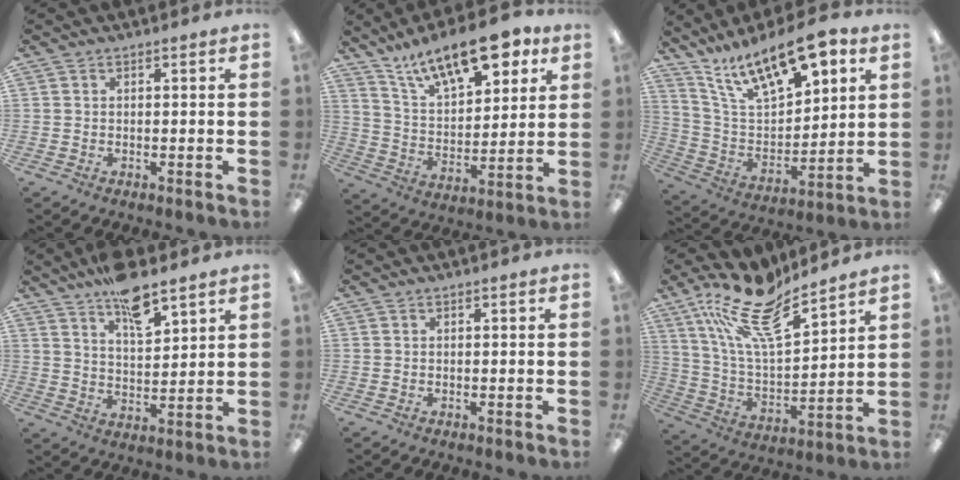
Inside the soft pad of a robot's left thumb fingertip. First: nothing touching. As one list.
[{"total": 18.5, "force": [12.3, 7.8, 11.4], "torque": [-0.188, -0.057, 0.211]}, {"total": 18.7, "force": [12.8, 6.9, 11.8], "torque": [-0.214, -0.071, 0.223]}, {"total": 10.2, "force": [7.9, 3.5, 5.4], "torque": [-0.088, -0.042, 0.139]}, {"total": 0.0}, {"total": 18.7, "force": [13.8, 5.9, 11.3], "torque": [-0.217, -0.085, 0.242]}]